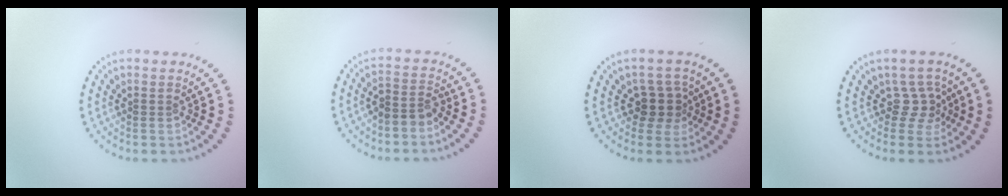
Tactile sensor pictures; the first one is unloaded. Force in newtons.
{"total": 2.1, "press": 1.7, "slide": 1.2}
{"total": 2.5, "press": 2.0, "slide": 1.4}
{"total": 2.1, "press": 1.4, "slide": 1.5}